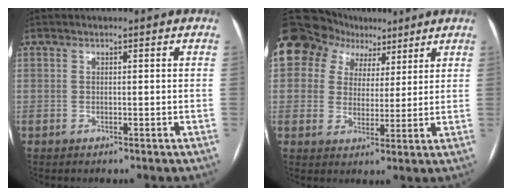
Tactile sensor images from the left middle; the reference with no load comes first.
{"total": 20.6, "force": [11.1, 15.4, 8.0], "torque": [-0.222, 0.090, 0.199]}